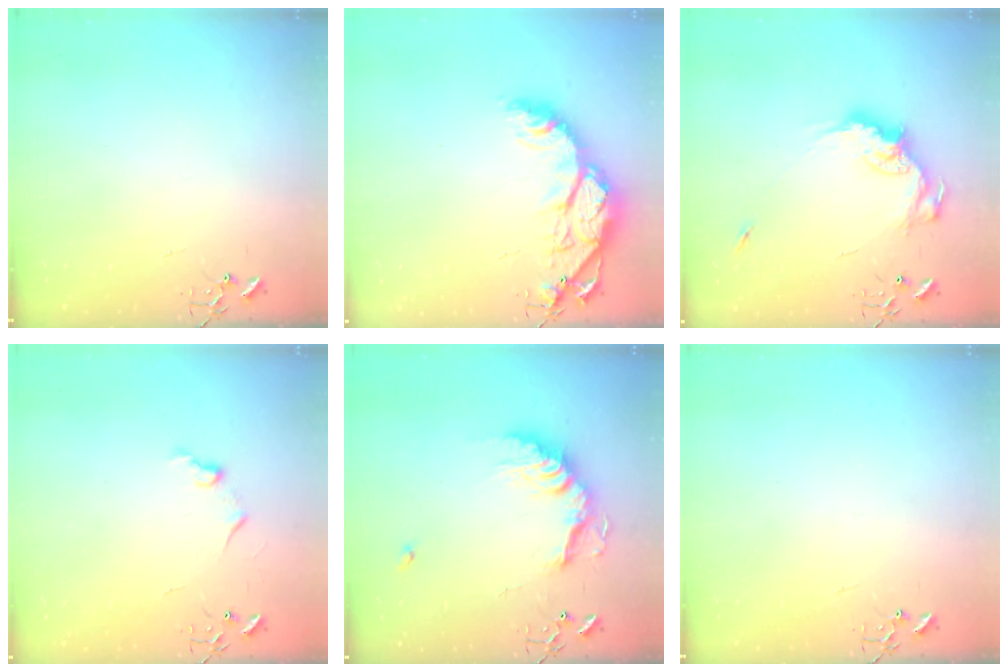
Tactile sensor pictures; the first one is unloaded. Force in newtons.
{"total": 15.3, "press": 15.3, "slide": 1.1}
{"total": 14.8, "press": 14.8, "slide": 0.8}
{"total": 6.3, "press": 6.3, "slide": 0.5}
{"total": 17.3, "press": 17.2, "slide": 1.5}
{"total": 0.0}